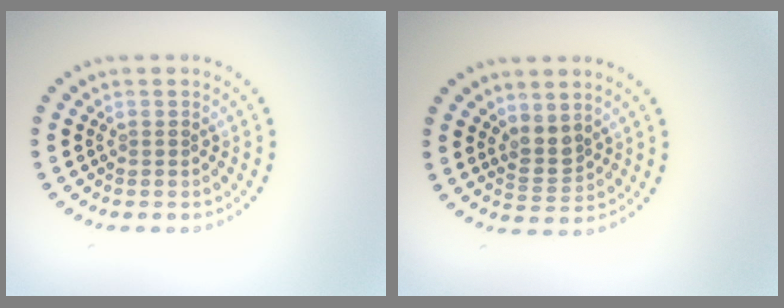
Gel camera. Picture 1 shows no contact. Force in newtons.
{"total": 2.3, "press": 1.9, "slide": 1.2}